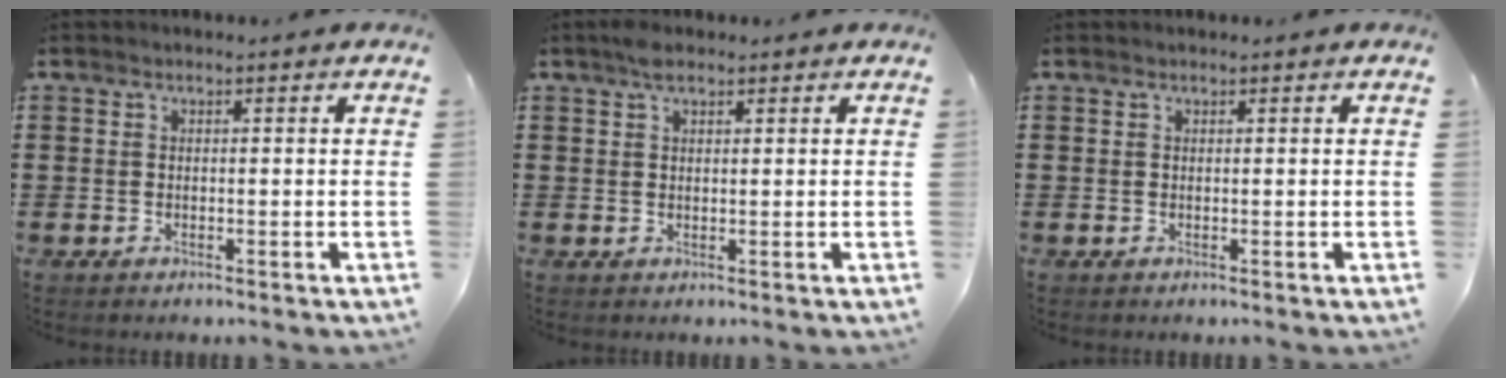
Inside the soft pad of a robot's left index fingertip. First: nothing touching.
{"total": 2.1, "force": [1.4, 0.9, 1.2], "torque": [-0.021, 0.001, 0.023]}
{"total": 0.0}